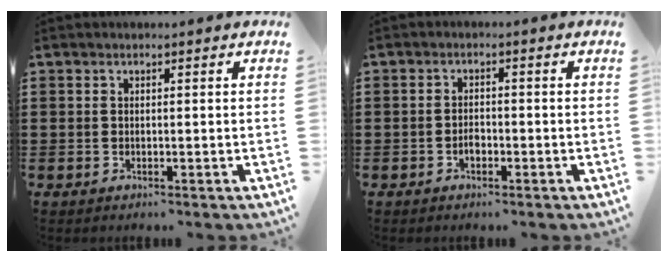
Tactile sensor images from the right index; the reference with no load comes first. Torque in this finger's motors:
{"motor_torque": [2.14, 0.00, 0.35, 0.05]}